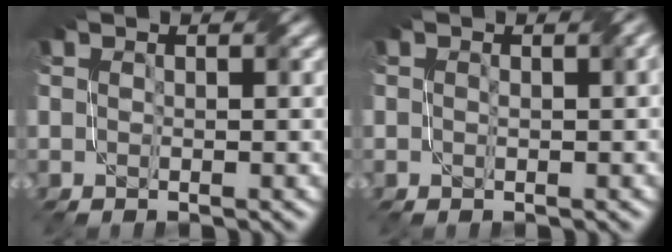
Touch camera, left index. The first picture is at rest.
{"total": 1.3, "force": [0.0, 0.2, 1.3], "torque": [-0.018, 0.001, 0.003]}